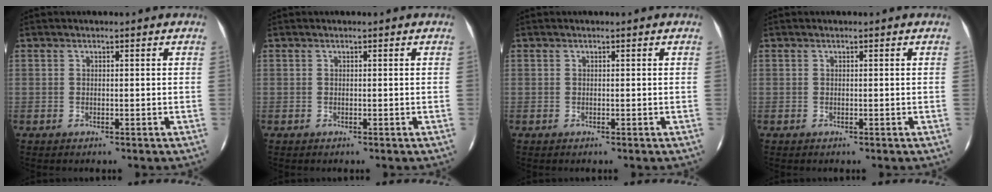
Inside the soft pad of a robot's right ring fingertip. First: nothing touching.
{"total": 0.0}
{"total": 0.0}
{"total": 0.0}